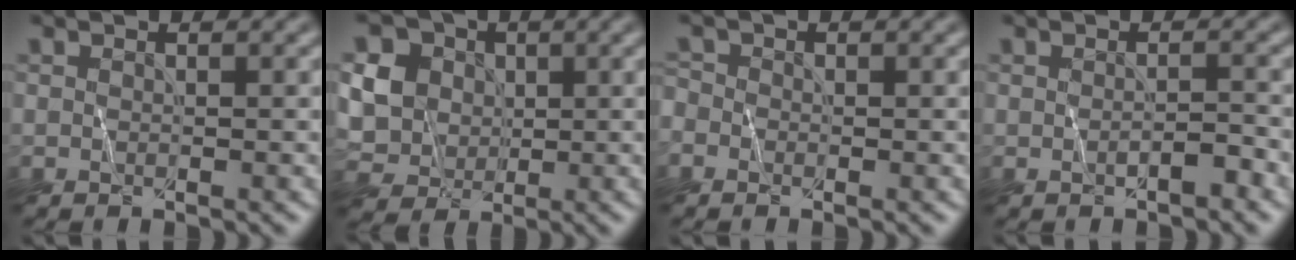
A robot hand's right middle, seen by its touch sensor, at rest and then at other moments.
{"total": 6.1, "force": [1.3, 5.3, 2.6], "torque": [-0.075, 0.011, 0.020]}
{"total": 1.1, "force": [-0.7, 0.8, 0.2], "torque": [-0.004, 0.000, -0.015]}
{"total": 1.2, "force": [-0.8, 0.3, 0.9], "torque": [-0.016, 0.000, -0.015]}